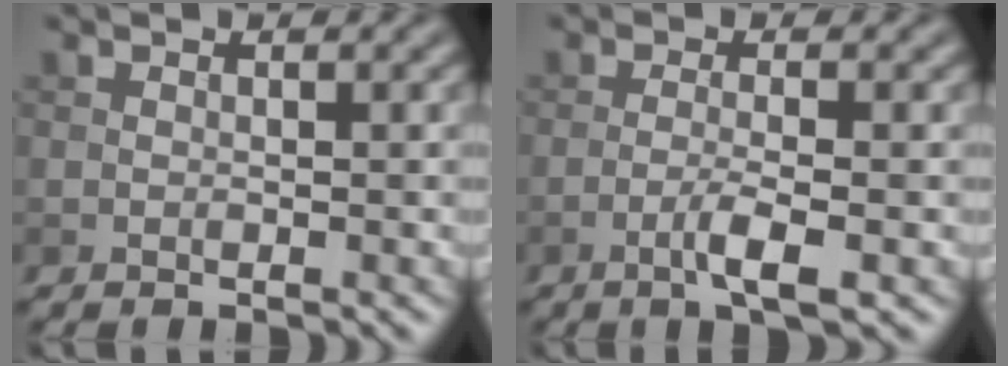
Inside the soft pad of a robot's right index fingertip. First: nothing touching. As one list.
[{"total": 3.1, "force": [-1.2, 0.4, 2.8], "torque": [-0.049, 0.005, -0.028]}]